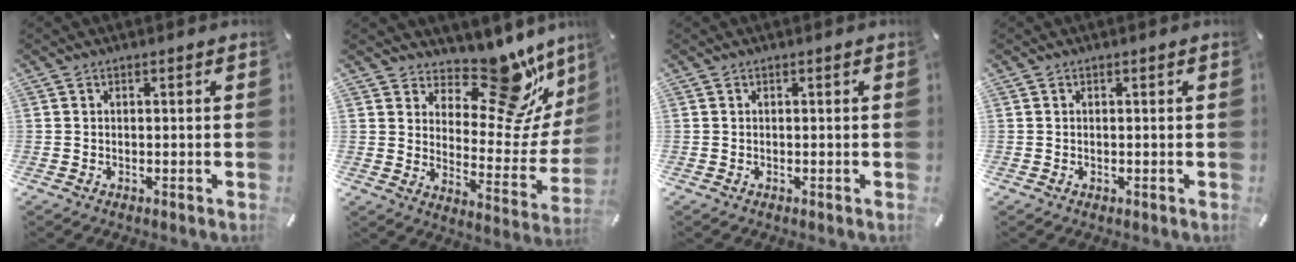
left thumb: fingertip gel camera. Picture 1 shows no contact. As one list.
[{"total": 18.2, "force": [13.5, 7.9, 9.2], "torque": [-0.113, -0.118, 0.224]}, {"total": 0.0}, {"total": 0.0}]